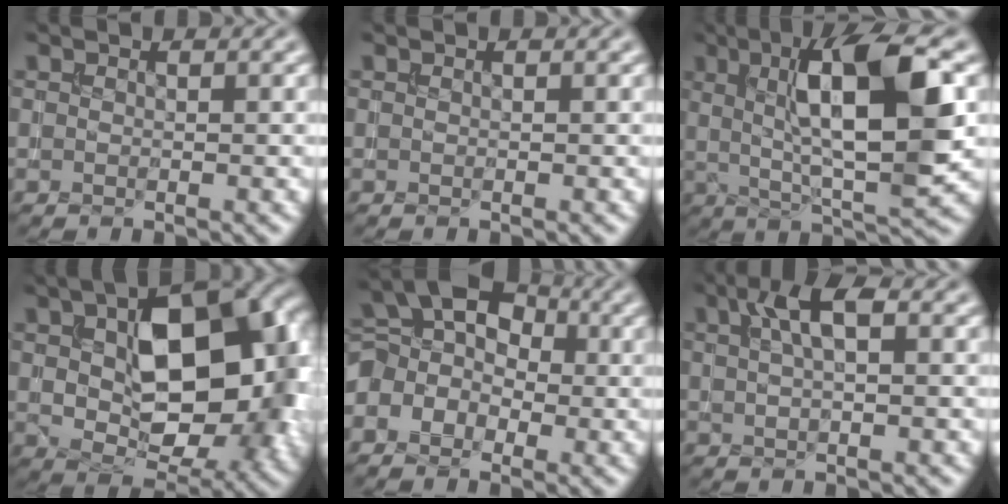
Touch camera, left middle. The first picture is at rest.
{"total": 0.0}
{"total": 11.1, "force": [2.2, 3.0, 10.5], "torque": [-0.159, 0.006, 0.038]}
{"total": 13.5, "force": [2.0, 7.6, 10.9], "torque": [-0.154, 0.005, 0.043]}
{"total": 5.3, "force": [-0.3, 4.2, 3.2], "torque": [-0.054, 0.019, -0.026]}
{"total": 3.6, "force": [1.3, 1.1, 3.1], "torque": [-0.056, 0.011, 0.020]}